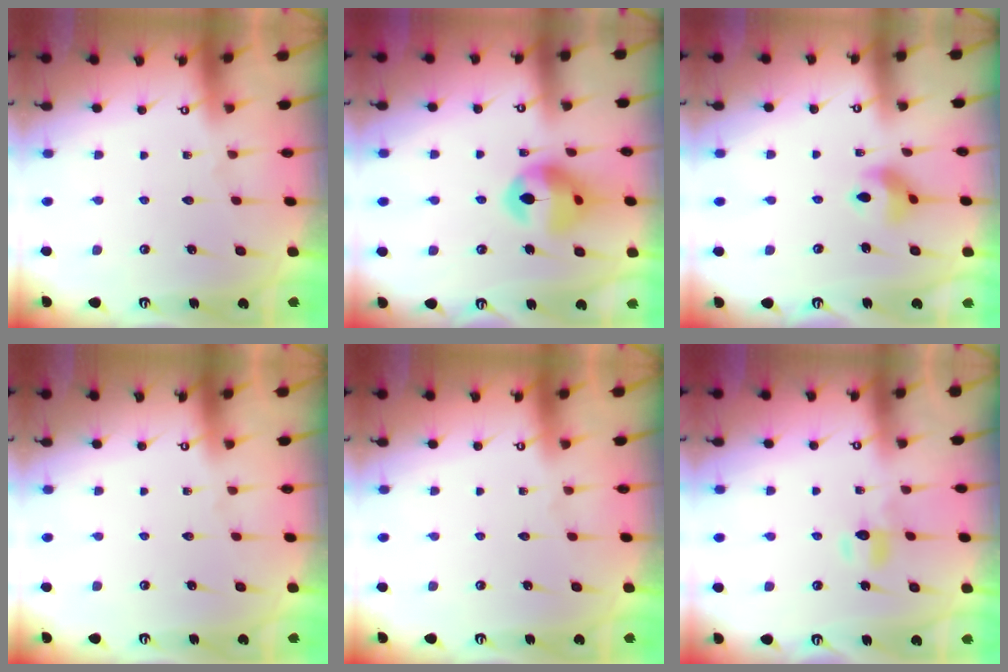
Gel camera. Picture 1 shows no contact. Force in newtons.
{"total": 14.2, "press": 14.1, "slide": 1.5}
{"total": 7.2, "press": 7.1, "slide": 0.7}
{"total": 0.0}
{"total": 0.0}
{"total": 4.8, "press": 4.8, "slide": 0.6}